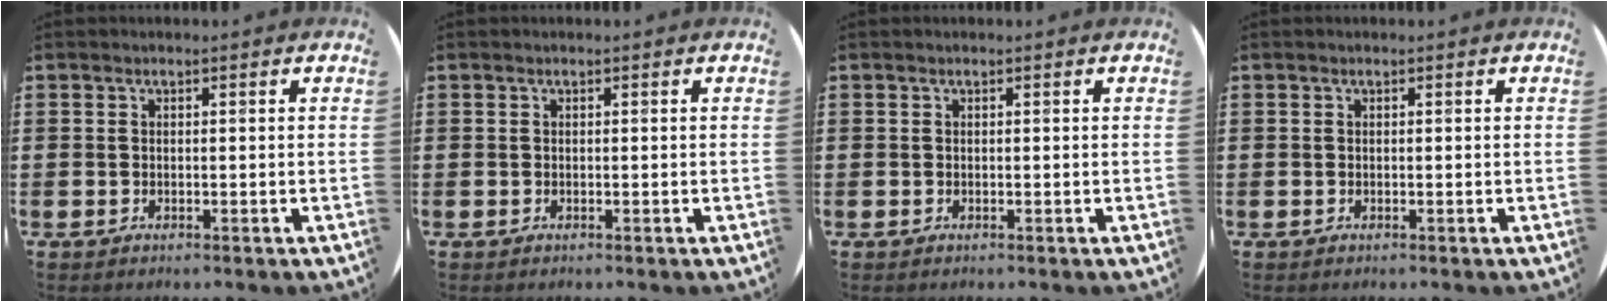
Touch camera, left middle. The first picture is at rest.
{"total": 0.0}
{"total": 0.0}
{"total": 0.0}